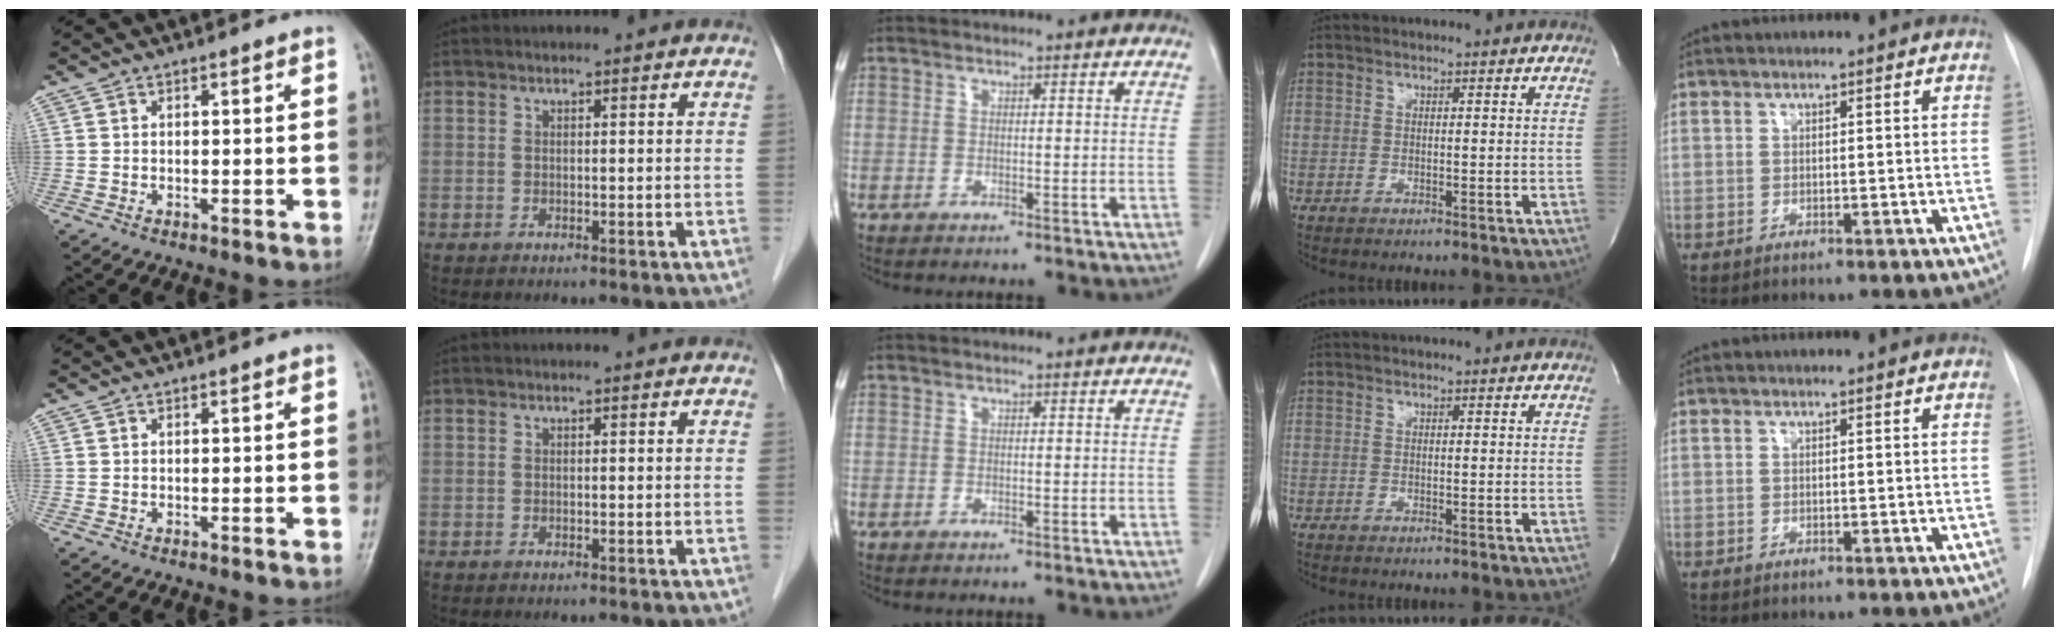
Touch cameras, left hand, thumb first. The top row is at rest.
{}